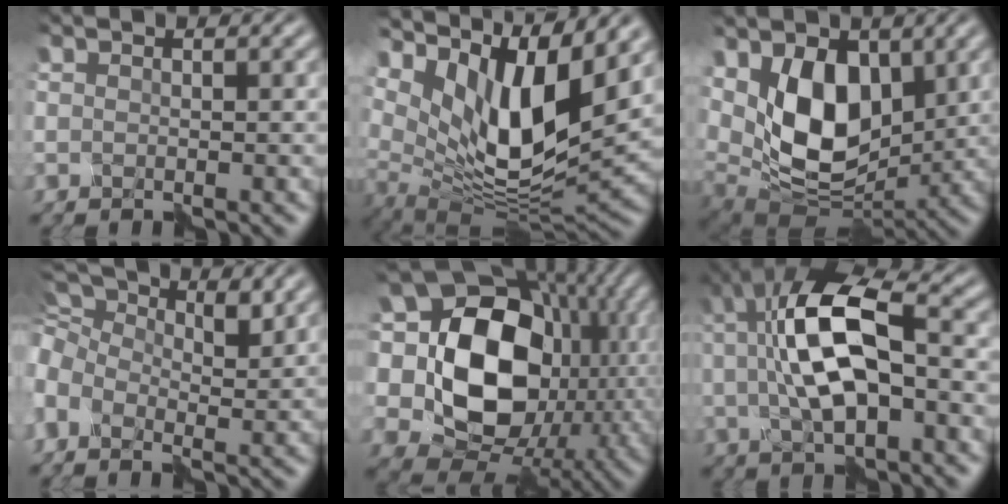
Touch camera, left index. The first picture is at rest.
{"total": 11.1, "force": [5.1, 4.7, 8.7], "torque": [-0.159, -0.010, 0.113]}
{"total": 8.2, "force": [2.1, 5.2, 6.0], "torque": [-0.107, -0.014, 0.043]}
{"total": 7.0, "force": [0.6, 4.9, 4.9], "torque": [-0.128, 0.025, 0.012]}
{"total": 15.8, "force": [0.9, 12.4, 9.8], "torque": [-0.166, 0.009, 0.014]}
{"total": 8.7, "force": [1.1, 3.5, 7.8], "torque": [-0.141, 0.023, 0.017]}